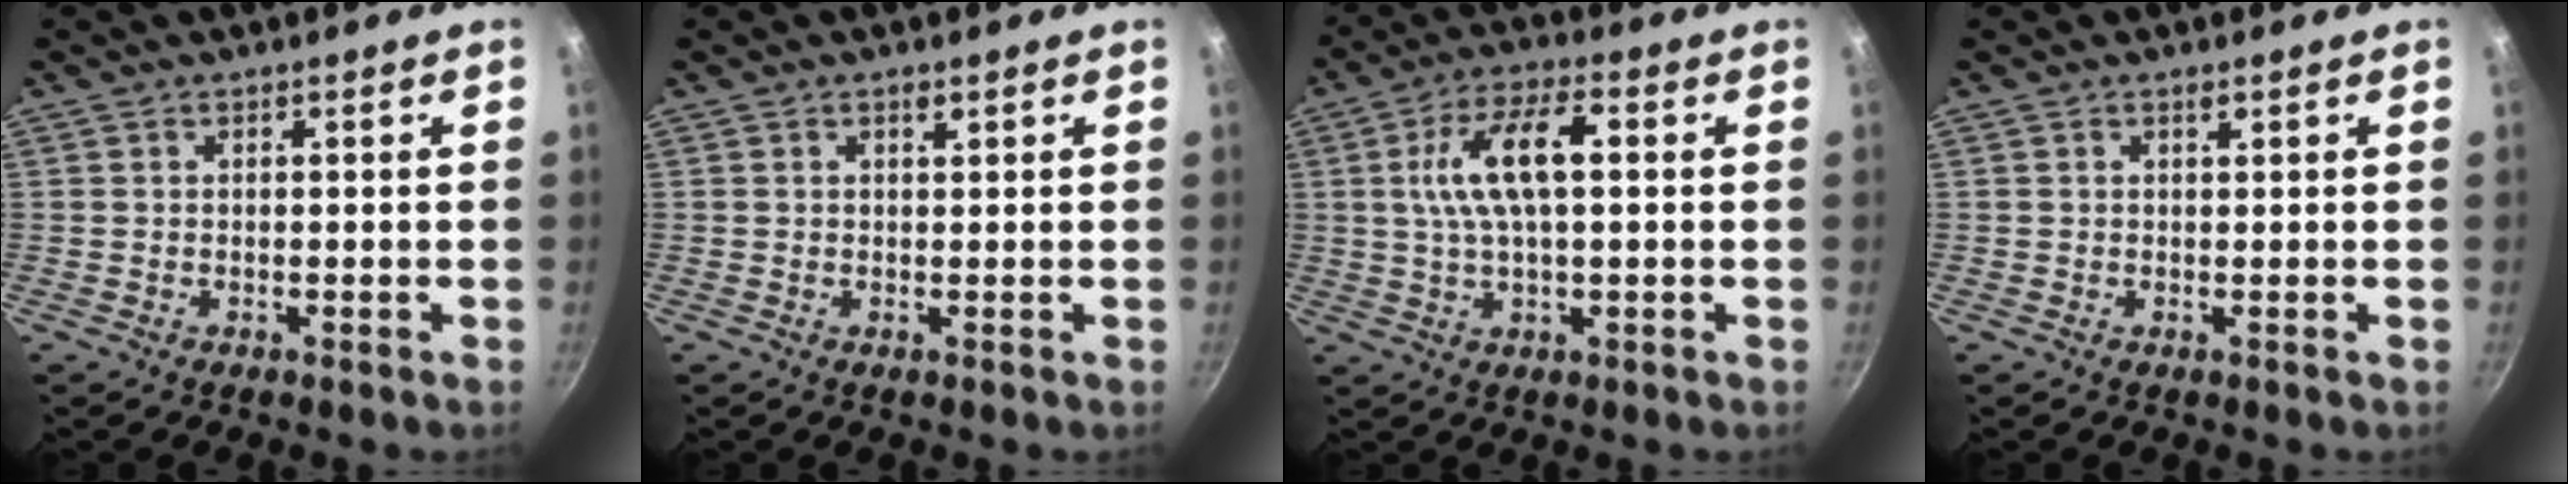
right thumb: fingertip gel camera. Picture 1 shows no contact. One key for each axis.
{"total": 1.2, "fx": 0.7, "fy": 0.3, "fz": 0.9, "tx": -0.014, "ty": -0.004, "tz": 0.012}
{"total": 11.5, "fx": 1.8, "fy": 4.7, "fz": 10.3, "tx": -0.191, "ty": 0.018, "tz": 0.031}
{"total": 0.9, "fx": 0.6, "fy": 0.1, "fz": 0.7, "tx": -0.014, "ty": -0.004, "tz": 0.011}